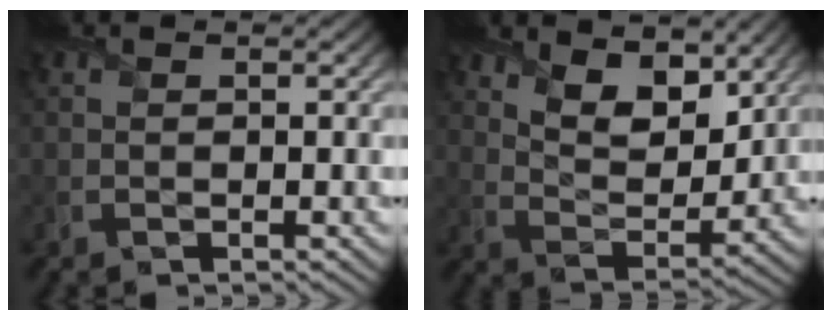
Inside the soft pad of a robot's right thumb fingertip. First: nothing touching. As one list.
[{"total": 9.3, "force": [6.3, 4.0, 5.6], "torque": [-0.104, -0.016, 0.108]}]